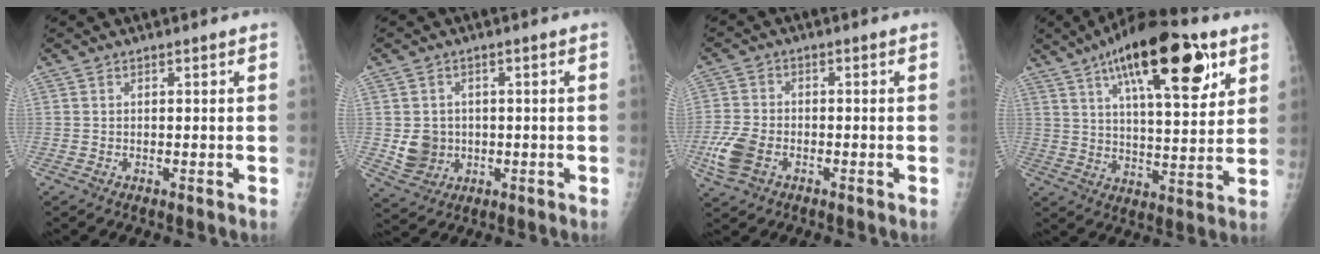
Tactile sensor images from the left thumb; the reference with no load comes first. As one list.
[{"total": 6.0, "force": [-0.3, 5.5, 2.3], "torque": [-0.018, 0.002, 0.006]}, {"total": 7.1, "force": [-2.7, 4.7, 4.6], "torque": [-0.111, 0.007, -0.052]}, {"total": 22.1, "force": [11.2, 7.8, 17.4], "torque": [-0.249, -0.027, 0.176]}]